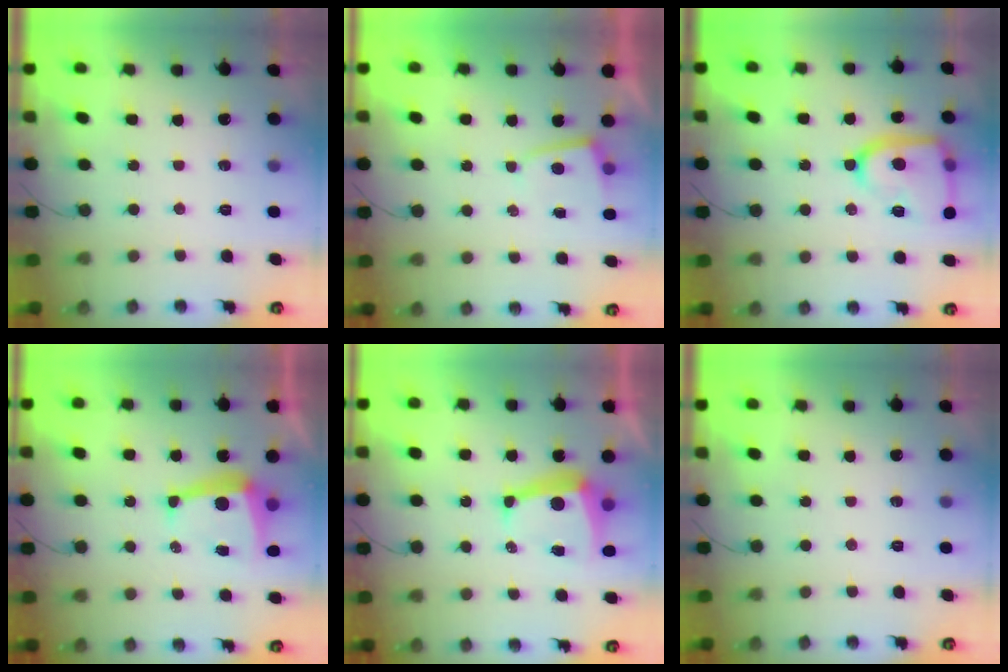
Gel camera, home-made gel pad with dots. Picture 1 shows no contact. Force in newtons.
{"total": 2.2, "press": 2.2, "slide": 0.4}
{"total": 17.9, "press": 17.8, "slide": 1.7}
{"total": 8.9, "press": 8.9, "slide": 0.7}
{"total": 8.5, "press": 8.4, "slide": 0.7}
{"total": 0.0}